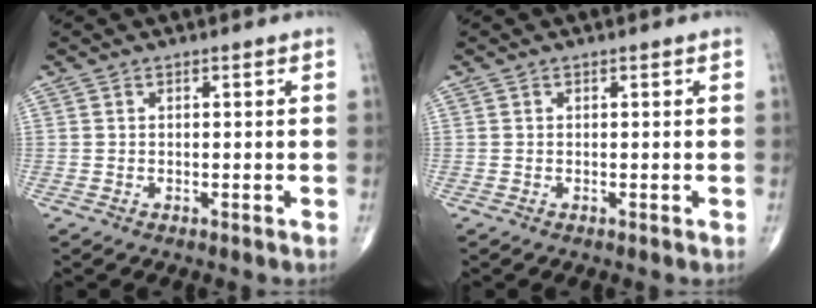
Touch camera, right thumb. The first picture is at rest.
{"total": 0.0}